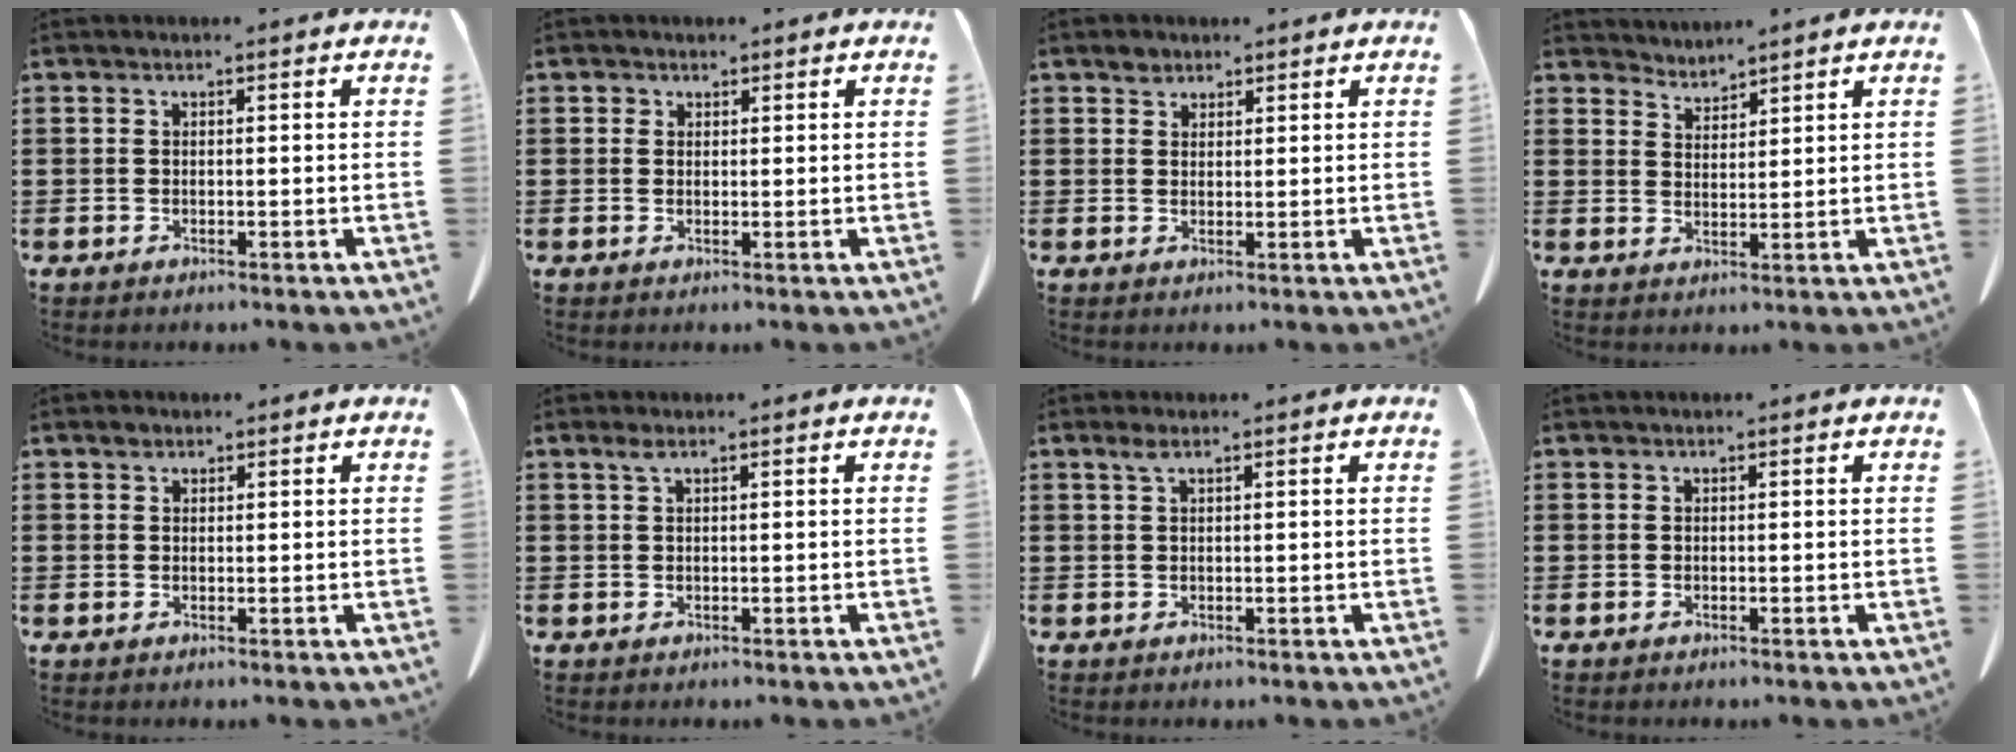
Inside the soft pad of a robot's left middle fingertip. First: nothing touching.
{"total": 1.0, "force": [0.6, 0.8, 0.1], "torque": [-0.005, 0.003, 0.012]}
{"total": 1.9, "force": [1.4, 1.2, 0.5], "torque": [-0.005, 0.001, 0.025]}
{"total": 2.6, "force": [2.6, -0.1, -0.5], "torque": [0.002, -0.013, 0.049]}
{"total": 1.0, "force": [0.7, 0.7, 0.4], "torque": [-0.011, 0.004, 0.012]}
{"total": 1.3, "force": [0.5, 0.3, 1.2], "torque": [-0.025, 0.003, 0.008]}
{"total": 1.4, "force": [0.6, 0.3, 1.3], "torque": [-0.027, 0.003, 0.010]}
{"total": 0.0}